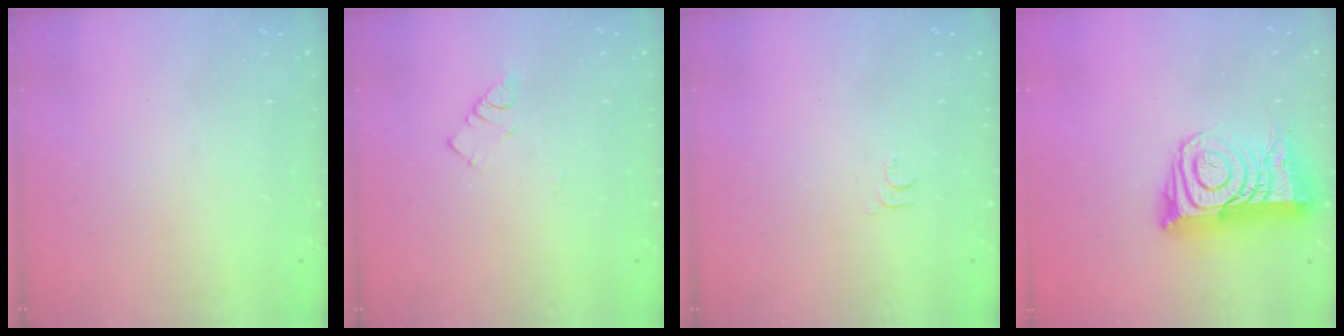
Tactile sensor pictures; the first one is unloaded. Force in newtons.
{"total": 2.8, "press": 2.7, "slide": 0.4}
{"total": 4.6, "press": 4.6, "slide": 0.6}
{"total": 16.4, "press": 16.3, "slide": 1.5}